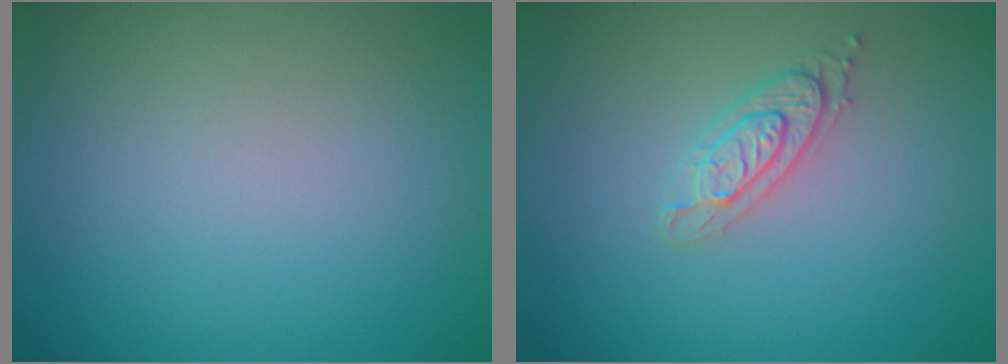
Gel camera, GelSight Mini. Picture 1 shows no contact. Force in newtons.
{"total": 2.1, "press": 2.1, "slide": 0.4}